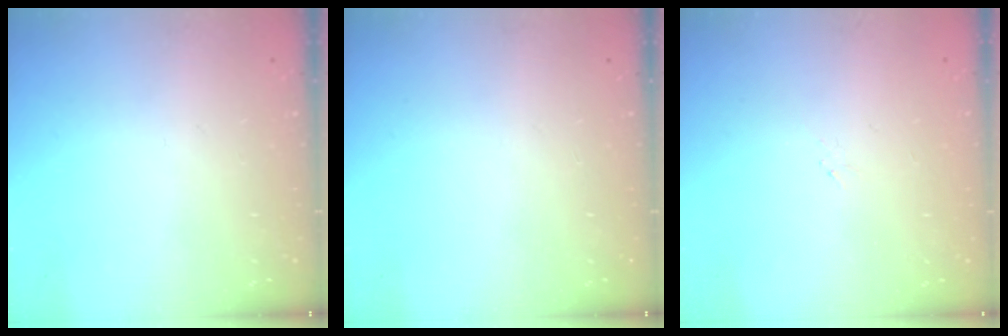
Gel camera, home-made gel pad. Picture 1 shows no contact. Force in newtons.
{"total": 0.0}
{"total": 0.9, "press": 0.8, "slide": 0.4}